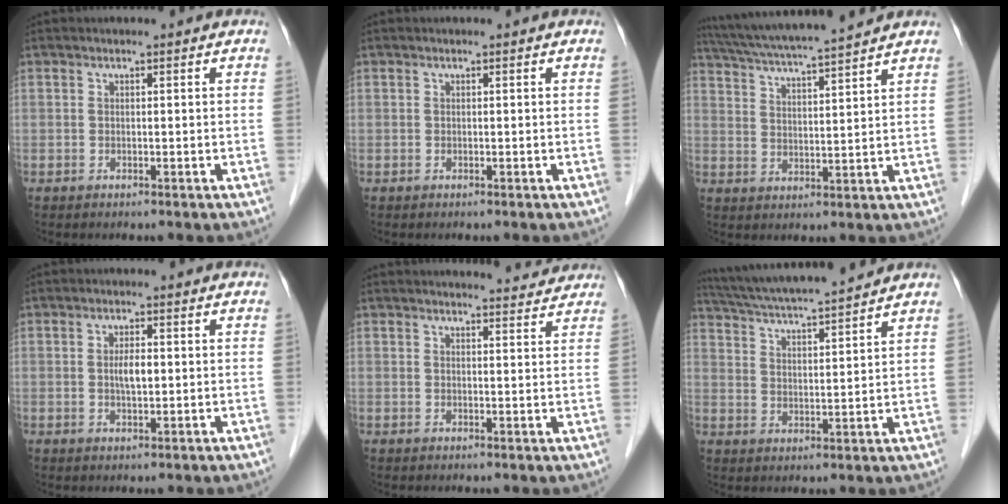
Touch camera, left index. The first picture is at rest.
{"total": 0.0}
{"total": 14.4, "force": [12.8, -0.4, 6.5], "torque": [-0.124, 0.024, 0.201]}
{"total": 2.8, "force": [0.1, 0.9, 2.6], "torque": [-0.049, 0.001, 0.003]}
{"total": 5.5, "force": [5.4, 0.4, 0.7], "torque": [-0.013, 0.004, 0.055]}
{"total": 14.5, "force": [13.1, 0.0, 6.1], "torque": [-0.118, 0.022, 0.209]}